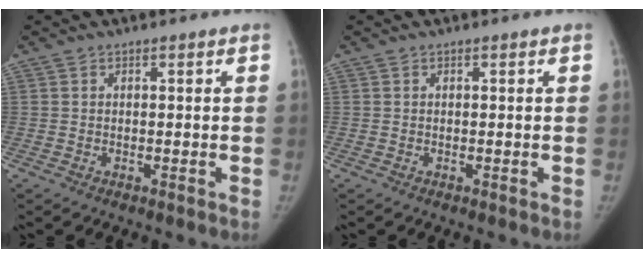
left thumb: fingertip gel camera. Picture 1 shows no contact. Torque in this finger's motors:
{"motor_torque": [0.01, 0.00, 0.18, -0.22, 0.02]}